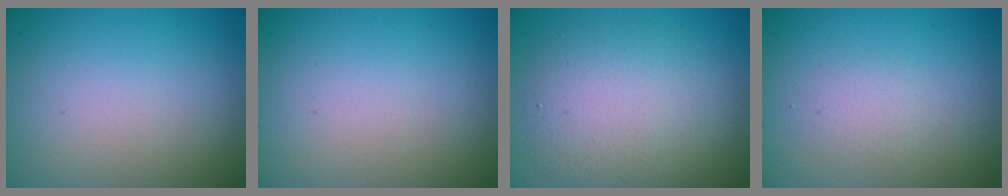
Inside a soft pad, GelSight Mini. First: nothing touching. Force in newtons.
{"total": 0.0}
{"total": 5.6, "press": 5.6, "slide": 0.5}
{"total": 1.3, "press": 1.2, "slide": 0.1}